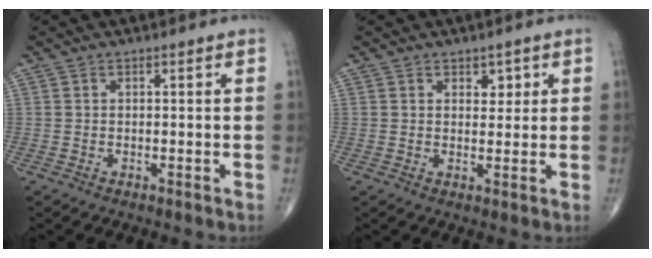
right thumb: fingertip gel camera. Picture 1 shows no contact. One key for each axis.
{"total": 2.7, "fx": 1.3, "fy": 1.9, "fz": 1.4, "tx": 0.001, "ty": -0.006, "tz": 0.018}